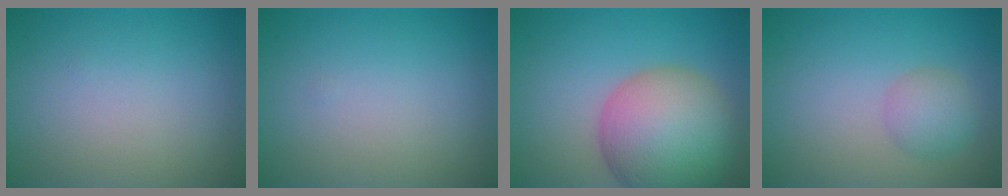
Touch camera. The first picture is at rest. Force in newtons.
{"total": 0.0}
{"total": 11.2, "press": 11.2, "slide": 0.6}
{"total": 2.5, "press": 2.5, "slide": 0.0}